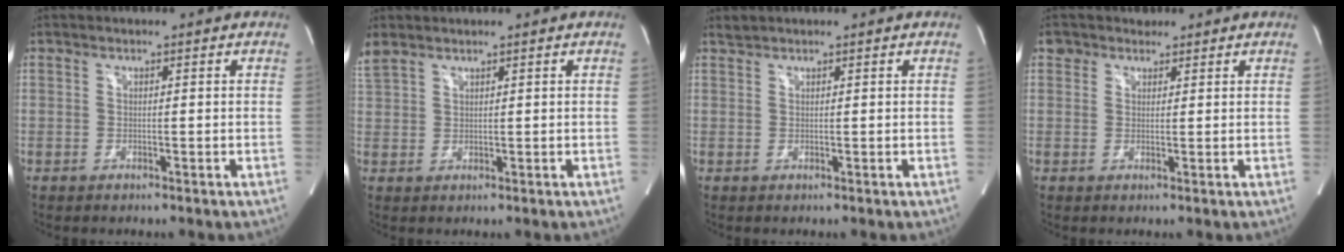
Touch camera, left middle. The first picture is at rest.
{"total": 3.4, "force": [2.9, 1.2, 1.3], "torque": [-0.052, 0.023, 0.071]}
{"total": 0.8, "force": [0.8, -0.1, -0.1], "torque": [-0.007, 0.006, 0.020]}
{"total": 2.2, "force": [1.5, 1.6, -0.2], "torque": [0.008, 0.010, 0.019]}